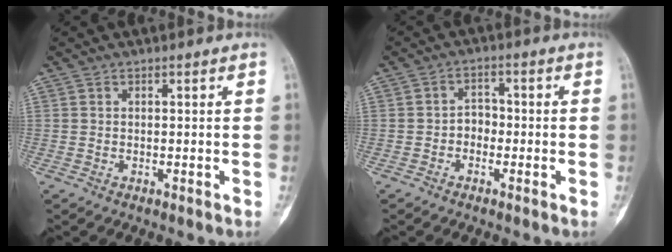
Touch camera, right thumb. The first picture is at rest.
{"total": 2.9, "force": [-1.1, 2.3, 1.5], "torque": [-0.003, 0.015, -0.027]}